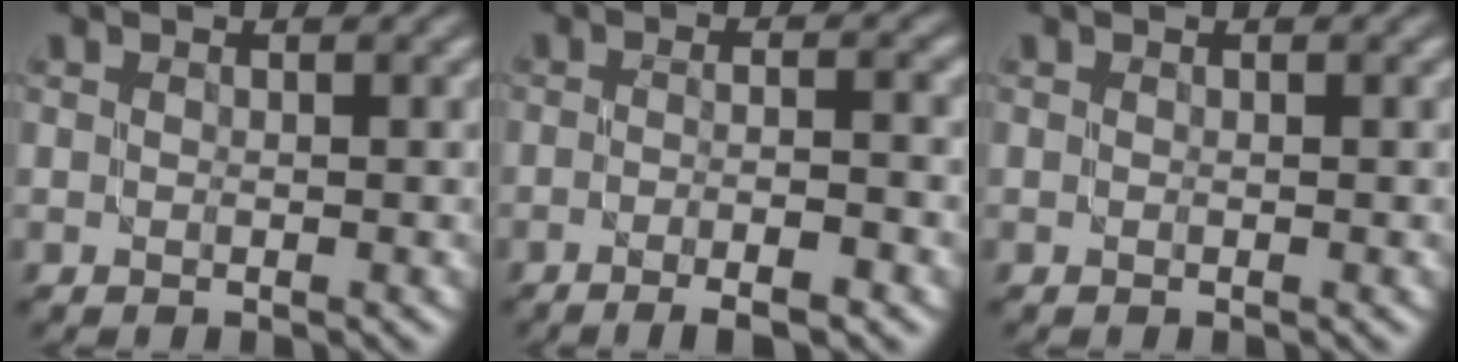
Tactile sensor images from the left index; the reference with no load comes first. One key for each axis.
{"total": 4.9, "fx": -2.4, "fy": 0.9, "fz": 4.1, "tx": -0.057, "ty": 0.000, "tz": -0.034}
{"total": 0.0}